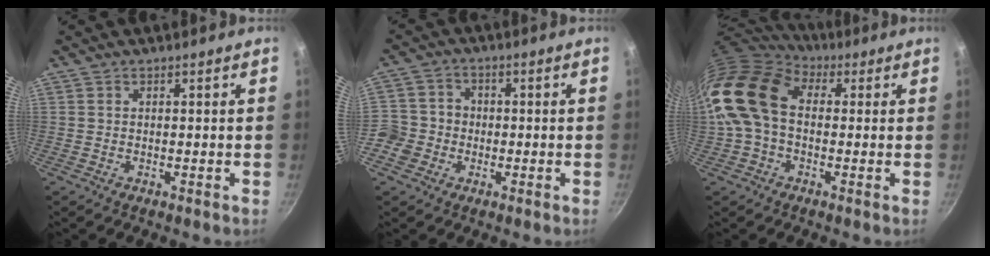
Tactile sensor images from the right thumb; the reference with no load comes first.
{"total": 6.6, "force": [-2.1, 6.0, 1.8], "torque": [0.001, 0.022, -0.051]}
{"total": 15.7, "force": [1.2, 11.1, 11.1], "torque": [-0.202, 0.026, 0.004]}